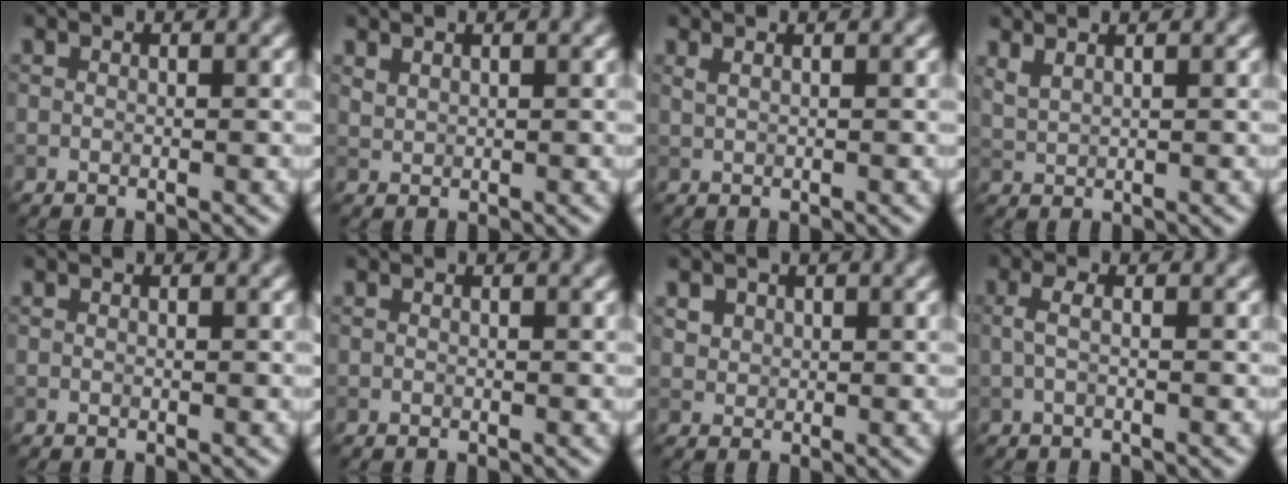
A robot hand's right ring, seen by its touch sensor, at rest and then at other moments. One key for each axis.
{"total": 0.9, "fx": 0.8, "fy": 0.3, "fz": 0.2, "tx": -0.011, "ty": -0.001, "tz": 0.022}
{"total": 1.5, "fx": 0.9, "fy": 0.7, "fz": 0.9, "tx": -0.010, "ty": -0.002, "tz": 0.005}
{"total": 2.3, "fx": 1.7, "fy": 0.8, "fz": 1.3, "tx": -0.020, "ty": 0.004, "tz": 0.027}
{"total": 0.0}
{"total": 0.0}
{"total": 1.7, "fx": 1.0, "fy": 1.4, "fz": 0.5, "tx": -0.015, "ty": -0.005, "tz": 0.030}
{"total": 1.5, "fx": 0.0, "fy": 0.4, "fz": 1.4, "tx": -0.030, "ty": 0.004, "tz": -0.003}